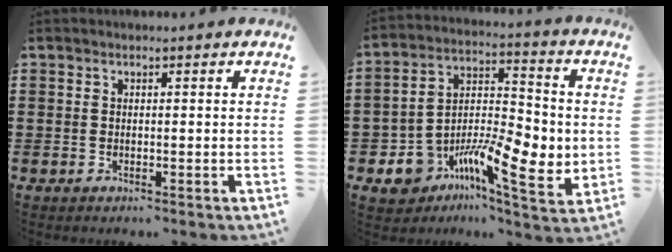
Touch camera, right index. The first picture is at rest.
{"total": 11.3, "force": [-4.3, 6.1, 8.5], "torque": [-0.139, 0.010, -0.070]}